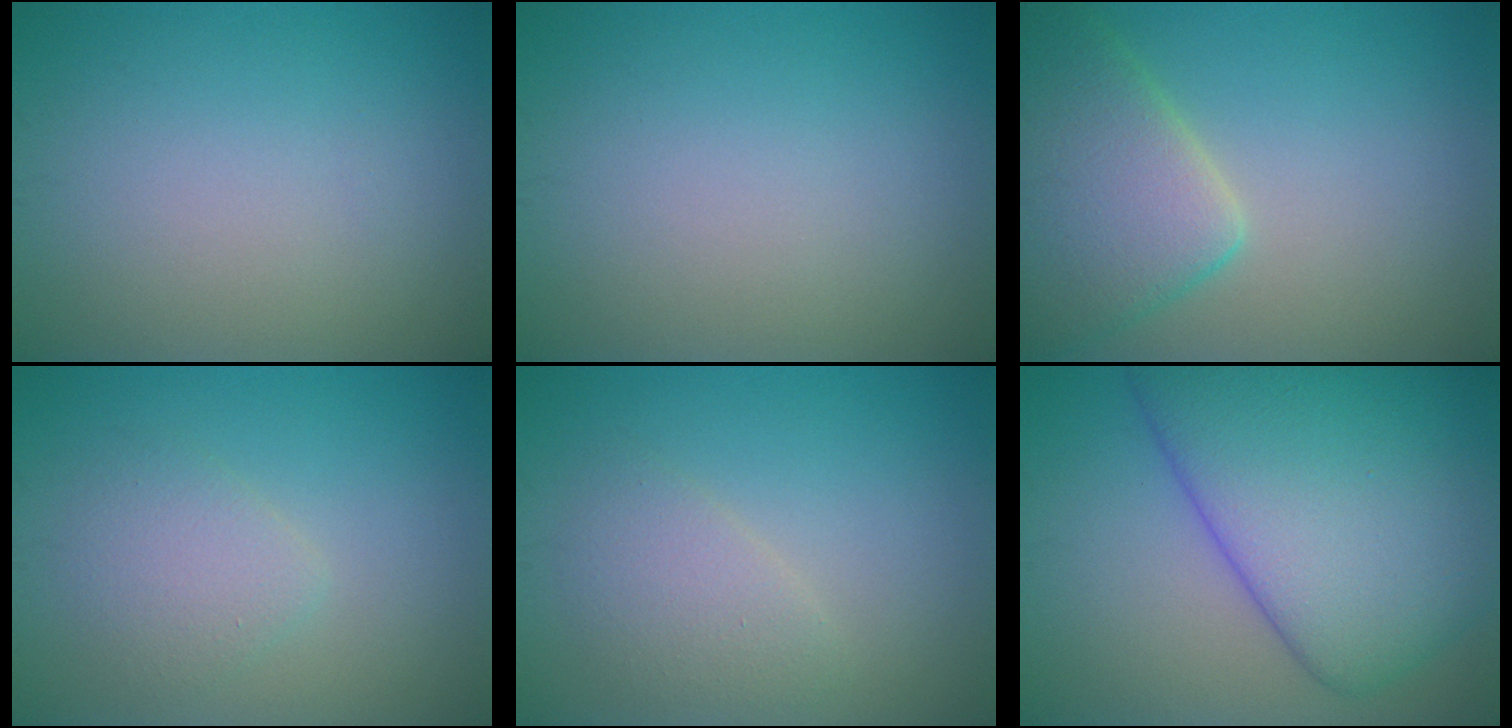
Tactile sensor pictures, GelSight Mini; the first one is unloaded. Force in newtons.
{"total": 0.0}
{"total": 7.2, "press": 7.2, "slide": 0.5}
{"total": 2.4, "press": 2.4, "slide": 0.2}
{"total": 2.4, "press": 2.3, "slide": 0.2}
{"total": 13.0, "press": 13.0, "slide": 0.5}